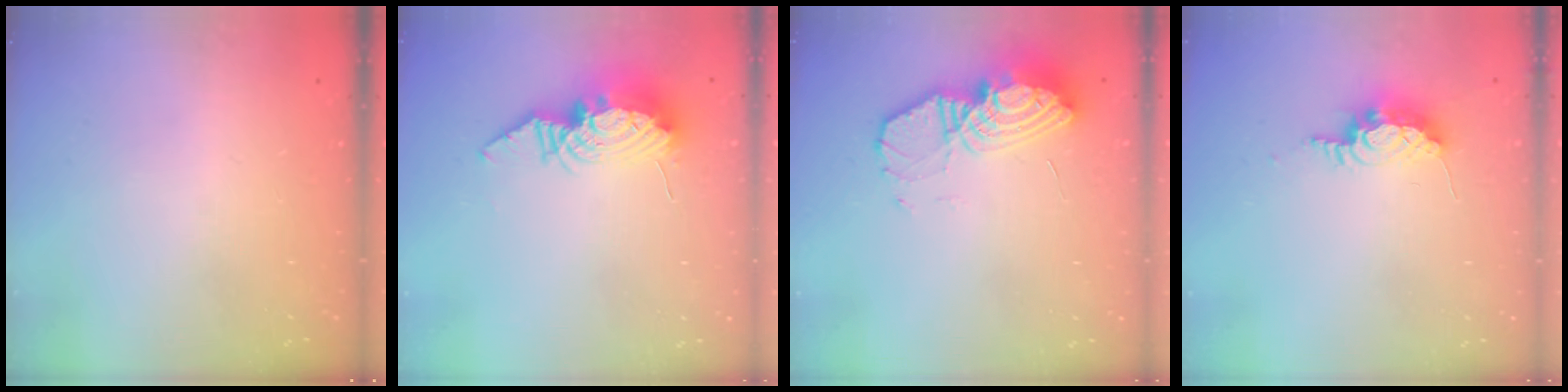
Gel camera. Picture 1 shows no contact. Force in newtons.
{"total": 11.8, "press": 11.7, "slide": 1.1}
{"total": 13.9, "press": 13.9, "slide": 1.3}
{"total": 8.7, "press": 8.7, "slide": 0.9}